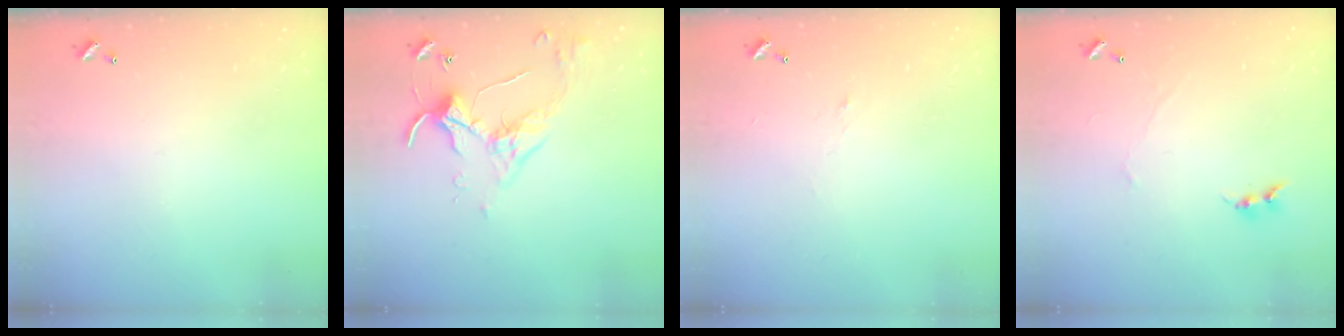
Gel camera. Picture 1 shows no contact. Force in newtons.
{"total": 3.9, "press": 3.9, "slide": 0.1}
{"total": 0.9, "press": 0.6, "slide": 0.6}
{"total": 1.5, "press": 1.4, "slide": 0.5}